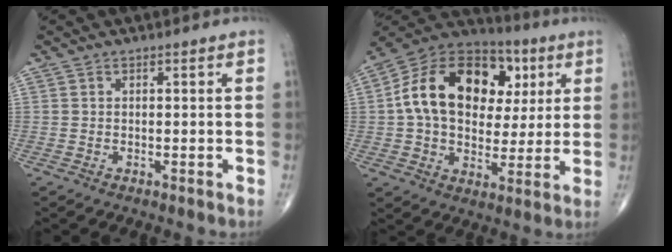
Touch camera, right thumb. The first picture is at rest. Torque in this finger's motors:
{"motor_torque": [2.17, 2.84, 1.41, 0.11, 0.59]}